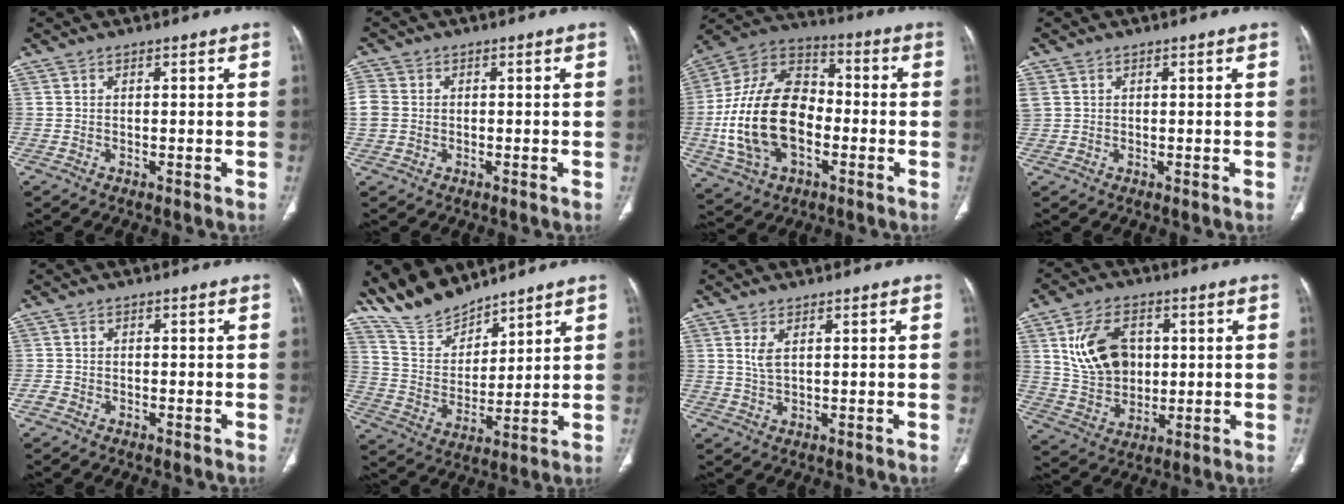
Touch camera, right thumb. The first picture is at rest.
{"total": 4.9, "force": [-0.1, 4.1, 2.6], "torque": [-0.069, 0.008, -0.001]}
{"total": 22.3, "force": [-3.6, 14.4, 16.7], "torque": [-0.309, 0.027, -0.063]}
{"total": 3.5, "force": [0.7, 2.9, 1.9], "torque": [-0.067, 0.016, 0.027]}
{"total": 1.1, "force": [-0.8, 0.8, 0.2], "torque": [-0.008, 0.001, -0.019]}
{"total": 11.4, "force": [10.4, 3.8, 2.6], "torque": [-0.036, -0.051, 0.215]}
{"total": 2.6, "force": [1.0, 1.0, 2.2], "torque": [-0.050, -0.004, 0.028]}
{"total": 13.1, "force": [3.3, 8.8, 9.1], "torque": [-0.144, -0.013, 0.069]}